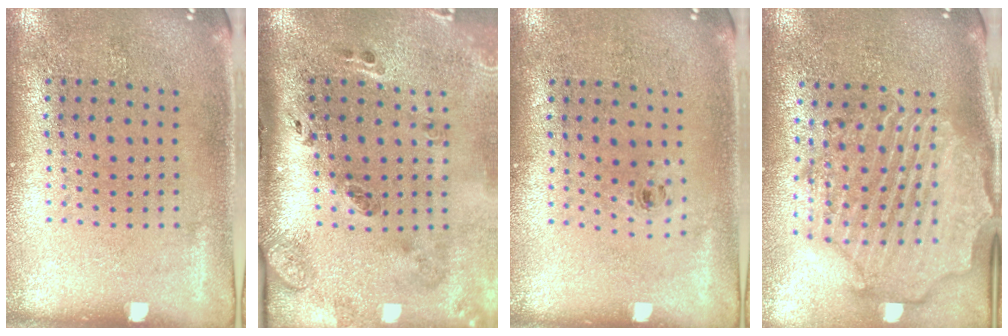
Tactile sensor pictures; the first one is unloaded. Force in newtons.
{"total": 3.2, "press": 1.9, "slide": 2.6}
{"total": 0.6, "press": 0.3, "slide": 0.5}
{"total": 3.0, "press": 2.6, "slide": 1.5}